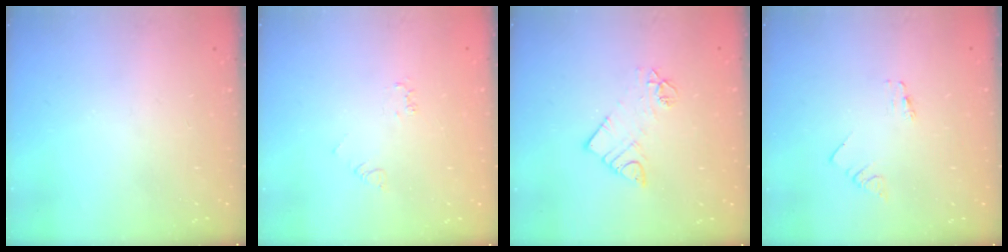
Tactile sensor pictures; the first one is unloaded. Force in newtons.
{"total": 2.3, "press": 2.3, "slide": 0.4}
{"total": 8.6, "press": 8.5, "slide": 0.7}
{"total": 0.0}